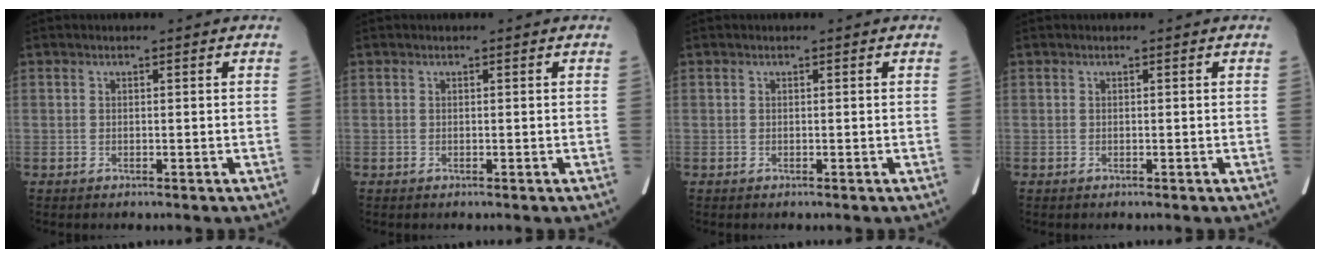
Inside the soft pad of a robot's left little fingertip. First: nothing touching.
{"total": 0.0}
{"total": 0.0}
{"total": 0.0}